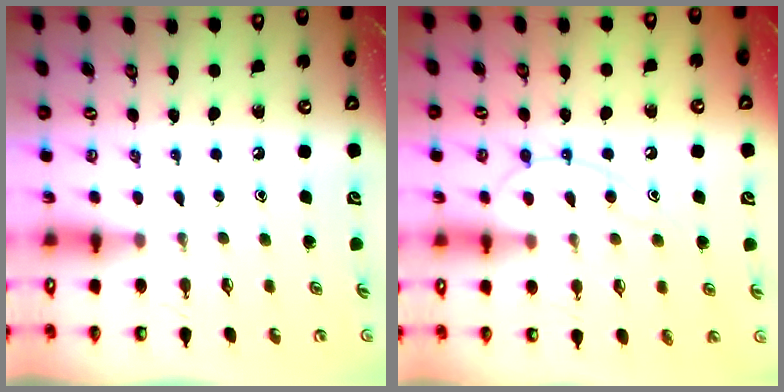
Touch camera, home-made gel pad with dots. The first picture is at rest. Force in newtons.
{"total": 10.9, "press": 10.8, "slide": 1.0}